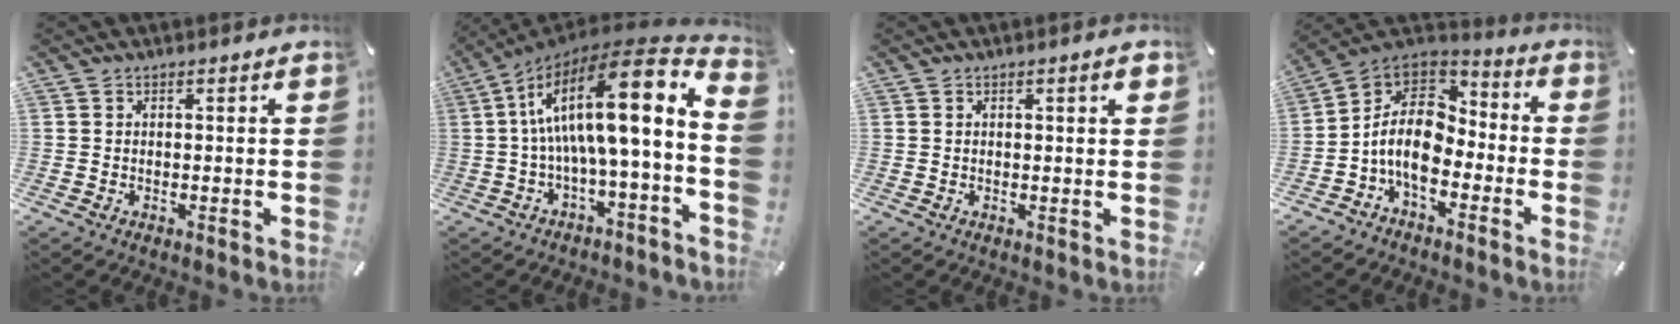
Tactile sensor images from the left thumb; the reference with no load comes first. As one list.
[{"total": 18.9, "force": [3.4, 4.3, 18.1], "torque": [-0.299, -0.045, 0.046]}, {"total": 1.9, "force": [0.8, 0.3, 1.8], "torque": [-0.029, 0.000, 0.010]}, {"total": 13.5, "force": [-4.8, 8.6, 9.3], "torque": [-0.204, 0.017, -0.092]}]